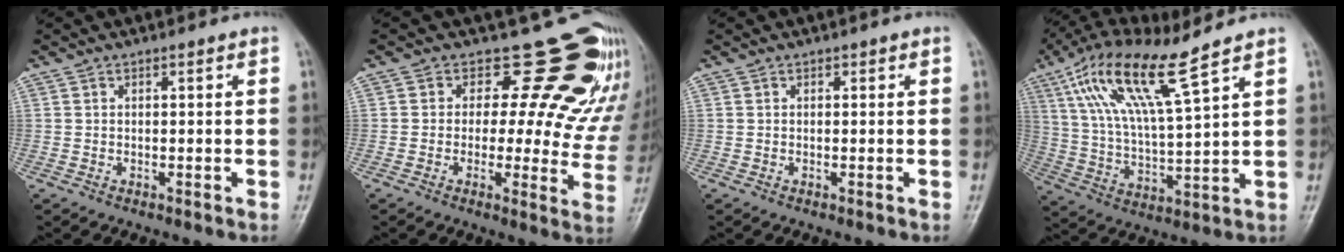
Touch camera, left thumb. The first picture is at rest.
{"total": 16.4, "force": [13.4, 7.3, 5.9], "torque": [-0.006, -0.095, 0.133]}
{"total": 0.0}
{"total": 15.0, "force": [8.9, 2.1, 11.9], "torque": [-0.238, -0.028, 0.180]}